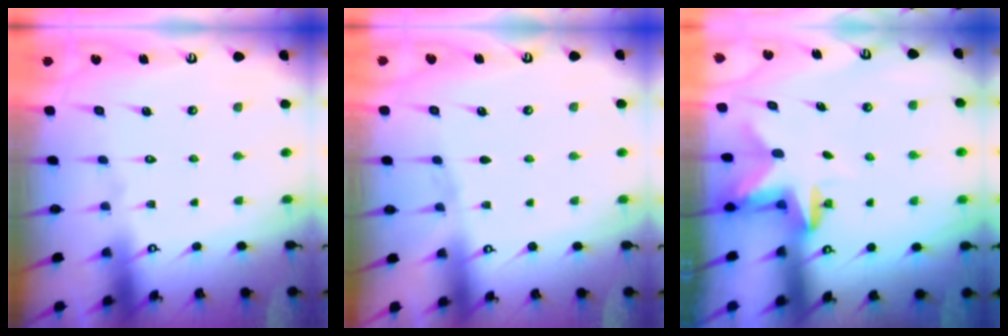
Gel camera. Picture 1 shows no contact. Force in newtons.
{"total": 2.9, "press": 2.9, "slide": 0.4}
{"total": 2.6, "press": 2.6, "slide": 0.5}